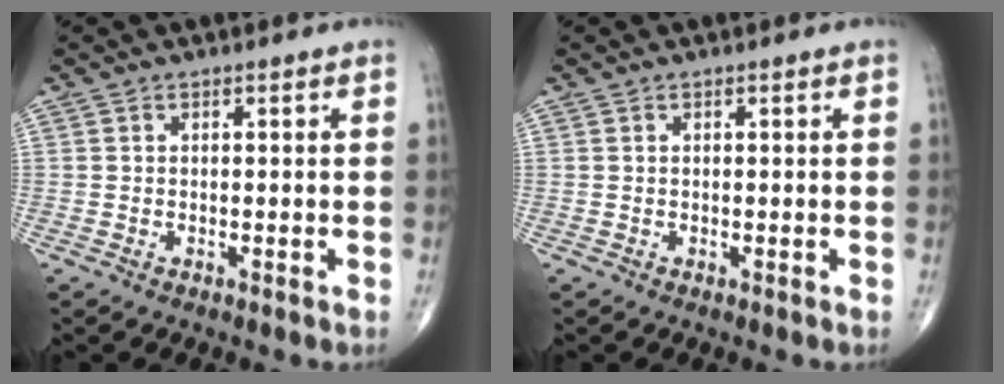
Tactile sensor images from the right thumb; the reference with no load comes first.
{"total": 0.0}